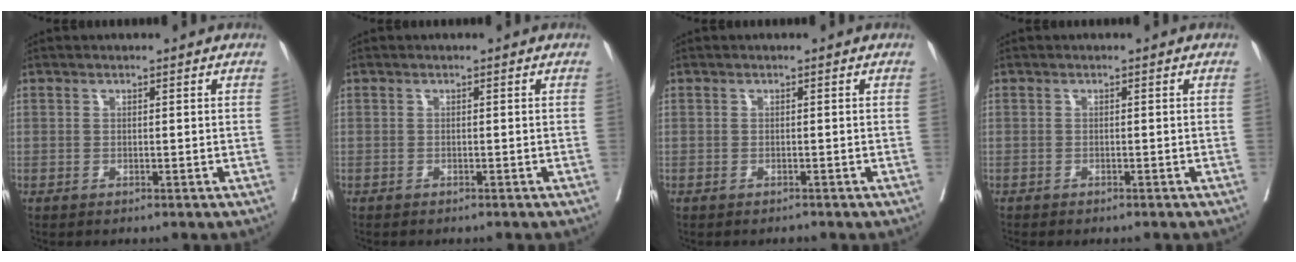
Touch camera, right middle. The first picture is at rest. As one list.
[{"total": 1.3, "force": [-1.1, 0.3, 0.5], "torque": [-0.010, -0.002, -0.015]}, {"total": 0.7, "force": [-0.6, 0.3, 0.3], "torque": [-0.007, -0.002, -0.009]}, {"total": 2.1, "force": [-1.9, 0.3, 0.8], "torque": [-0.013, -0.003, -0.024]}]